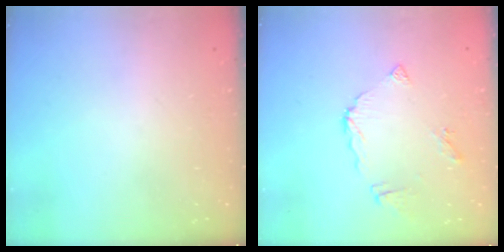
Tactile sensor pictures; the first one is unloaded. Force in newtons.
{"total": 7.6, "press": 7.6, "slide": 0.8}